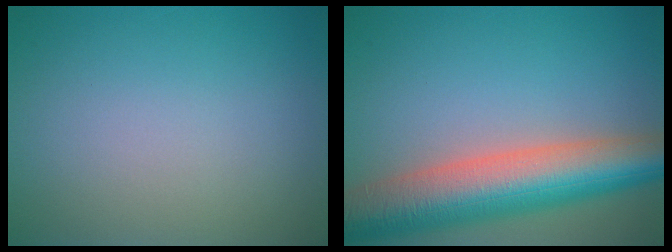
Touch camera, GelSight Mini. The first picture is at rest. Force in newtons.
{"total": 10.2, "press": 10.2, "slide": 0.5}